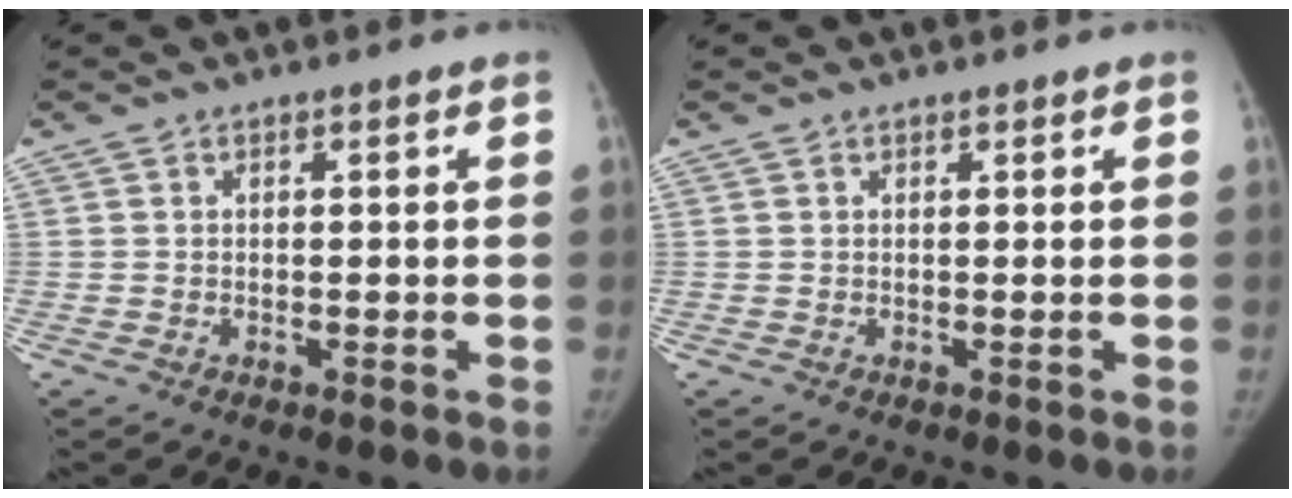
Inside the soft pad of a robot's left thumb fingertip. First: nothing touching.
{"total": 0.0}